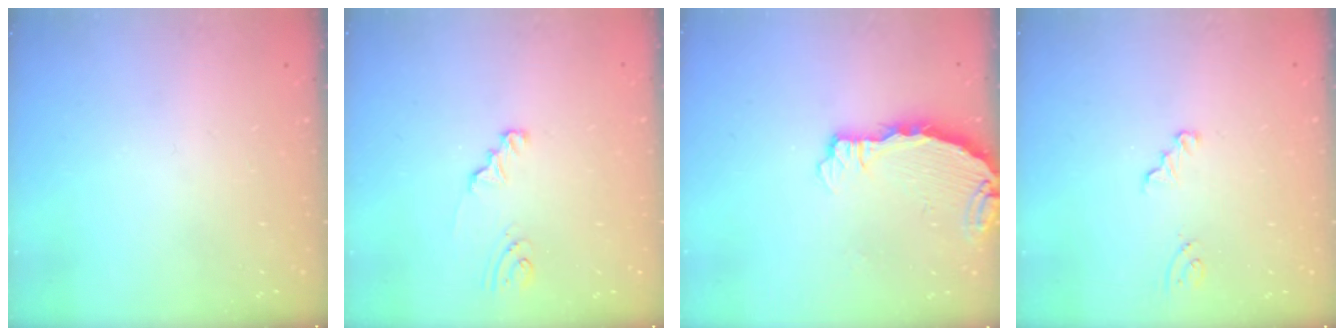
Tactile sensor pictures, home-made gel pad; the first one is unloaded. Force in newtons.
{"total": 1.9, "press": 1.9, "slide": 0.2}
{"total": 3.7, "press": 3.7, "slide": 0.3}
{"total": 2.1, "press": 2.1, "slide": 0.2}